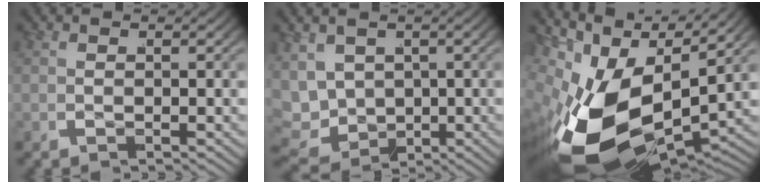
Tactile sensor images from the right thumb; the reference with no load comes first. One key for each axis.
{"total": 7.8, "fx": -1.4, "fy": 6.7, "fz": 3.8, "tx": -0.107, "ty": -0.046, "tz": -0.010}
{"total": 18.1, "fx": -4.7, "fy": 10.9, "fz": 13.7, "tx": -0.282, "ty": -0.074, "tz": -0.045}